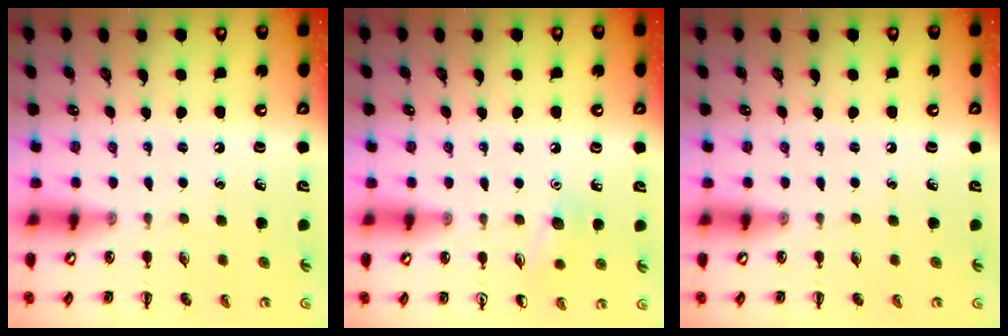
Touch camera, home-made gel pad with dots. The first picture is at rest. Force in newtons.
{"total": 7.6, "press": 7.3, "slide": 1.9}
{"total": 0.0}